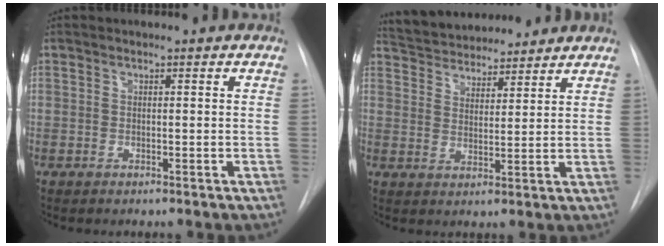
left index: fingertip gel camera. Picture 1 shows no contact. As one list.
[{"total": 12.1, "force": [11.3, 3.1, 3.1], "torque": [-0.047, 0.022, 0.180]}]